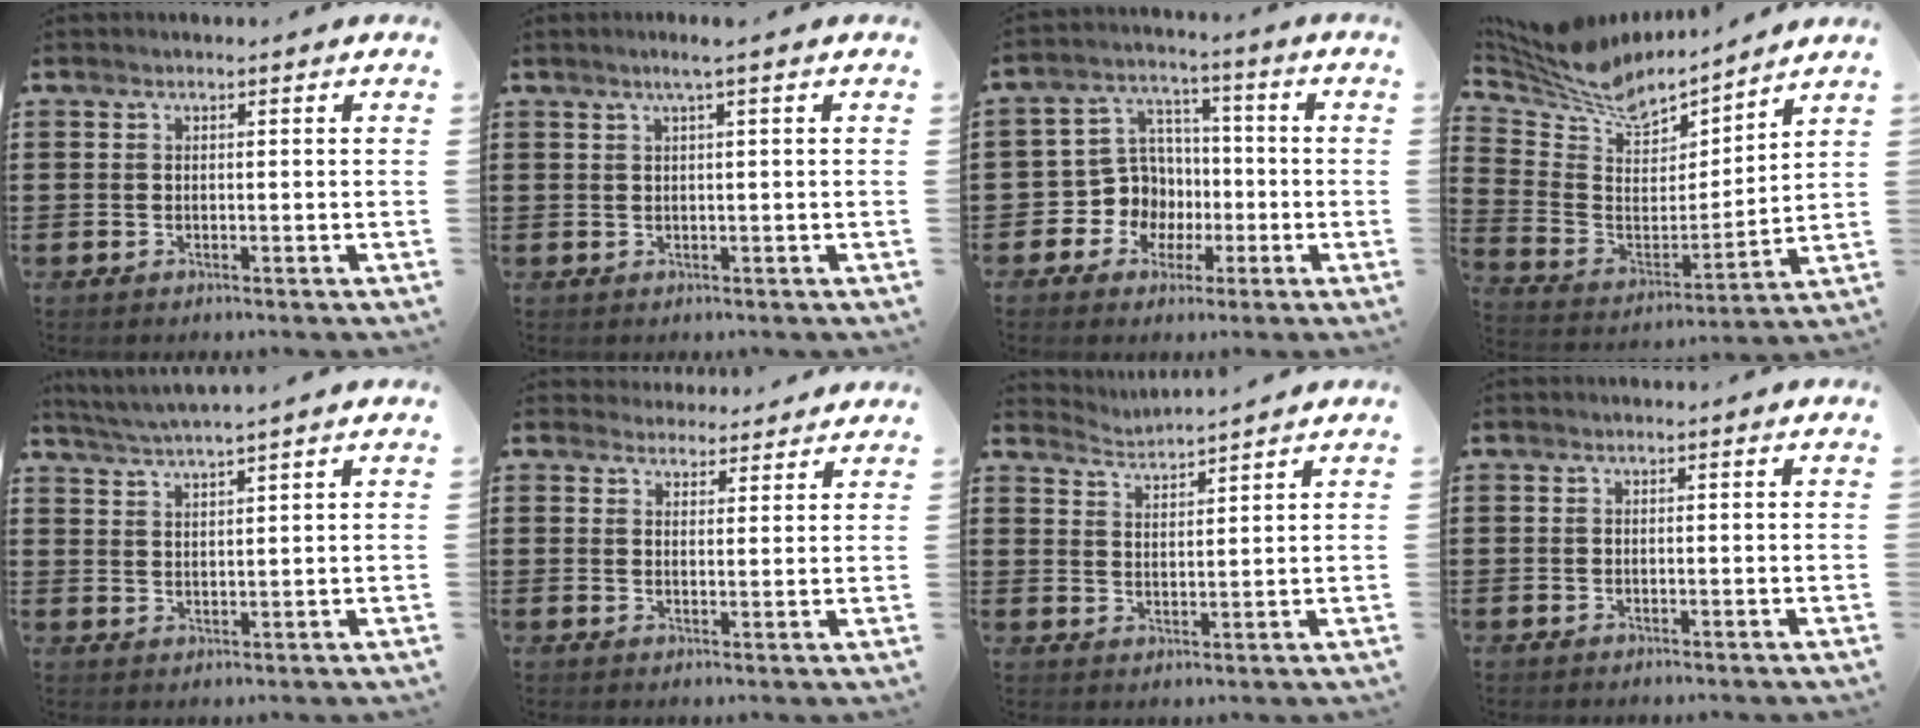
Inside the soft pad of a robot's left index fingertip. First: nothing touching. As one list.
[{"total": 1.9, "force": [0.9, -0.3, 1.7], "torque": [-0.031, -0.002, 0.015]}, {"total": 8.6, "force": [-1.2, 8.2, 2.3], "torque": [-0.092, 0.004, -0.019]}, {"total": 8.2, "force": [6.8, 3.3, 3.1], "torque": [-0.098, -0.039, 0.120]}, {"total": 3.2, "force": [3.0, -0.7, 0.9], "torque": [-0.027, -0.011, 0.053]}, {"total": 3.2, "force": [3.1, 0.8, -0.1], "torque": [-0.010, -0.007, 0.060]}, {"total": 2.7, "force": [2.6, -0.6, -0.5], "torque": [-0.001, -0.018, 0.047]}, {"total": 0.0}]